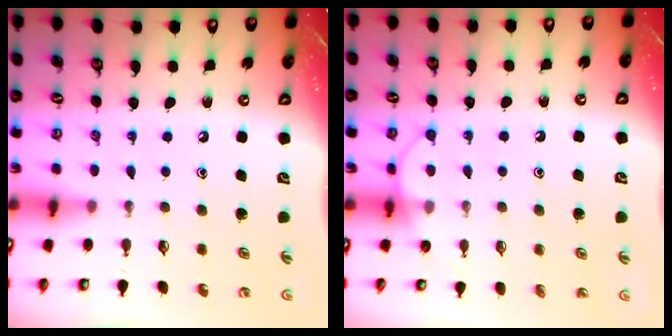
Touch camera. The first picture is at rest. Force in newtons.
{"total": 6.5, "press": 6.5, "slide": 0.5}